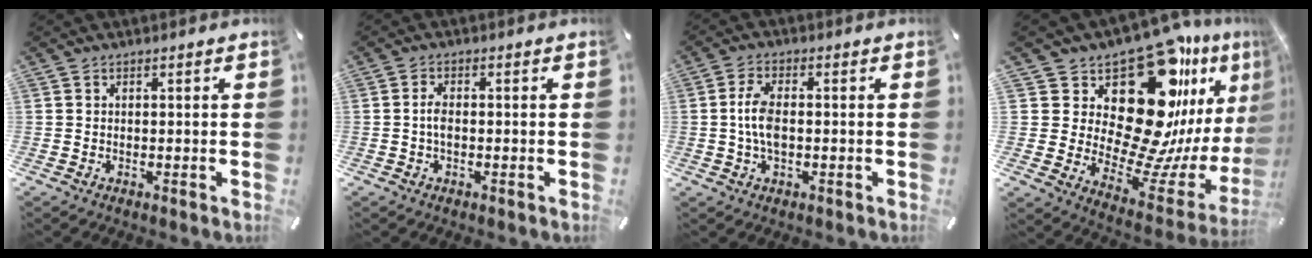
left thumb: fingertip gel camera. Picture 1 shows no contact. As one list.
[{"total": 2.4, "force": [-0.4, 1.1, 2.1], "torque": [-0.049, 0.000, -0.011]}, {"total": 5.9, "force": [-0.4, 2.8, 5.2], "torque": [-0.112, -0.001, -0.011]}, {"total": 27.1, "force": [13.8, 13.2, 19.2], "torque": [-0.279, -0.149, 0.249]}]